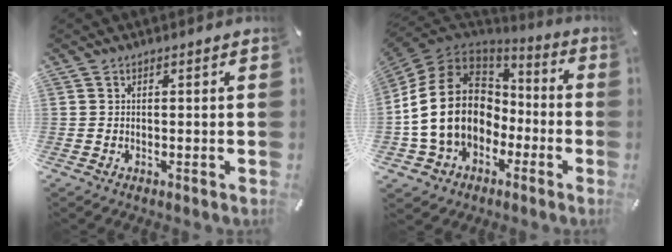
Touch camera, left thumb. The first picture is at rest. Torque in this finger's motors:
{"motor_torque": [0.13, 3.10, 2.77, 0.00, 0.88]}